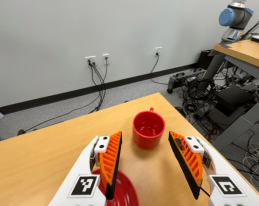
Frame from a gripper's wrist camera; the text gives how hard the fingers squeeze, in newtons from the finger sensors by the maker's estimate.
{"total": 1.7, "left": 0.3, "right": 3.1}